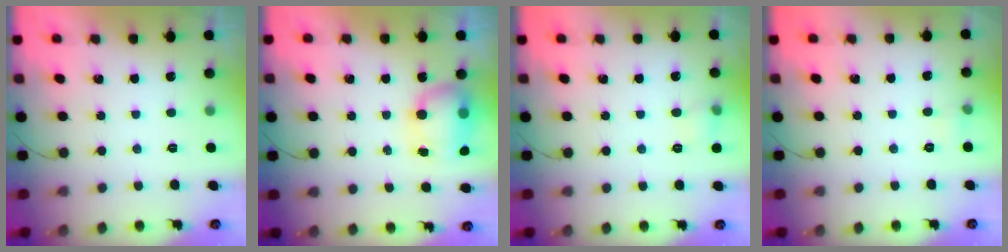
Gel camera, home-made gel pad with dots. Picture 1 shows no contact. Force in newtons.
{"total": 10.5, "press": 8.5, "slide": 6.1}
{"total": 5.3, "press": 5.1, "slide": 1.5}
{"total": 3.5, "press": 3.2, "slide": 1.3}